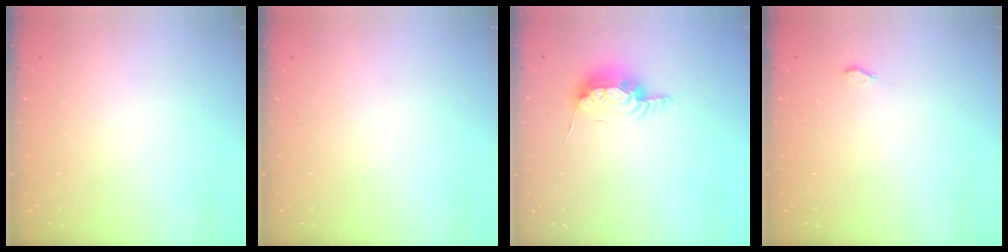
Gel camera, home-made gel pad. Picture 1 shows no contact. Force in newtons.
{"total": 0.0}
{"total": 12.5, "press": 11.5, "slide": 4.8}
{"total": 2.4, "press": 2.4, "slide": 0.3}